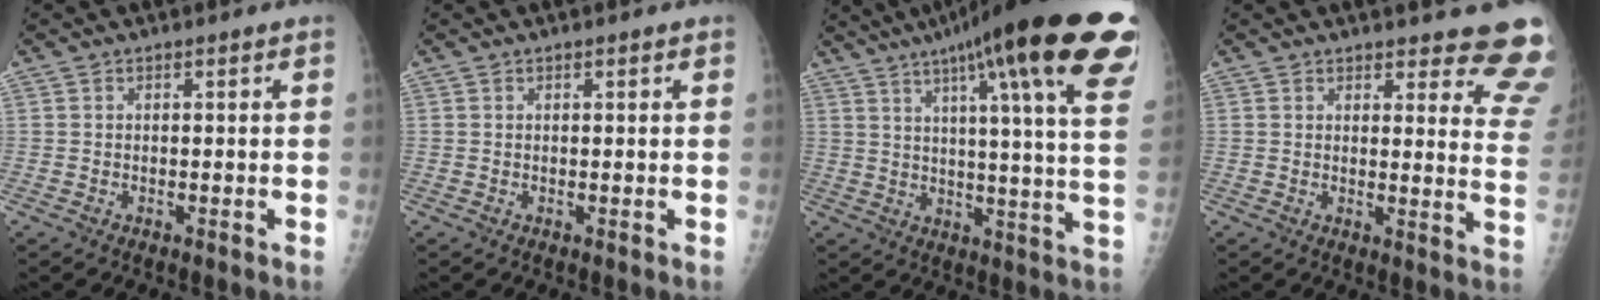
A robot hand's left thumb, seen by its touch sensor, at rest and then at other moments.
{"total": 0.5, "force": [0.3, 0.2, 0.4], "torque": [-0.005, 0.000, 0.003]}
{"total": 29.2, "force": [17.0, 4.4, 23.4], "torque": [-0.277, -0.035, 0.225]}
{"total": 12.7, "force": [11.4, 3.1, 4.5], "torque": [-0.001, -0.091, 0.102]}